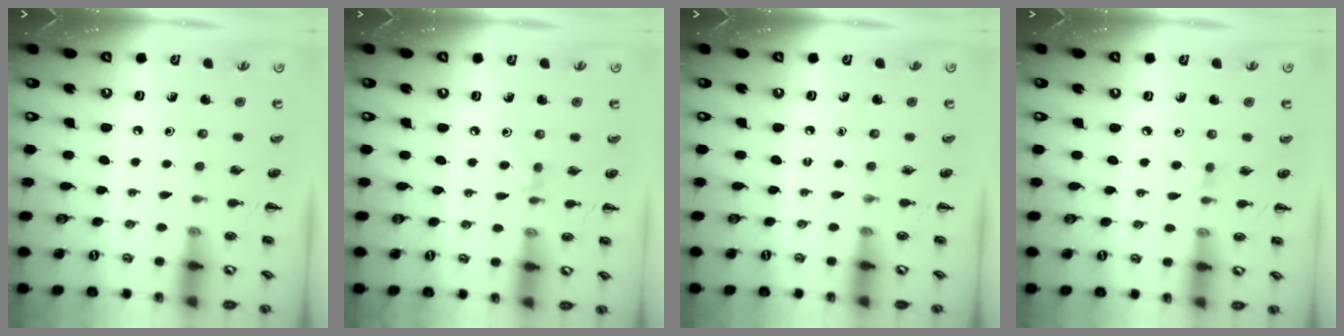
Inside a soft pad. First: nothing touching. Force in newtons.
{"total": 2.8, "press": 2.6, "slide": 1.1}
{"total": 0.0}
{"total": 3.1, "press": 2.8, "slide": 1.3}